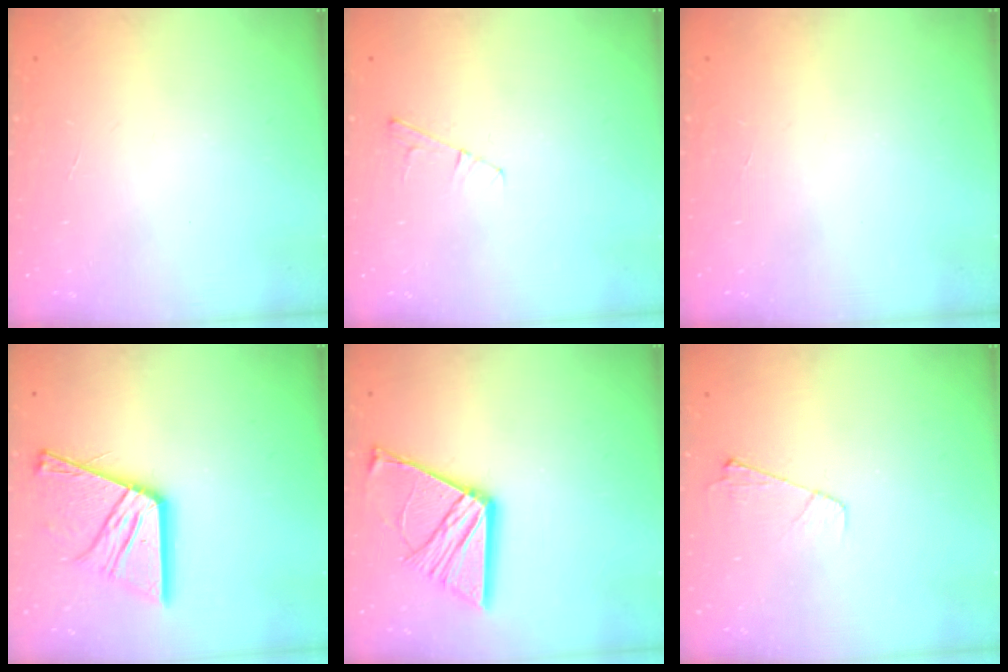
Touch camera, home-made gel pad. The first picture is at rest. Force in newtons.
{"total": 4.7, "press": 4.7, "slide": 0.5}
{"total": 0.0}
{"total": 17.3, "press": 17.2, "slide": 1.7}
{"total": 14.5, "press": 14.5, "slide": 1.1}
{"total": 3.9, "press": 3.9, "slide": 0.5}